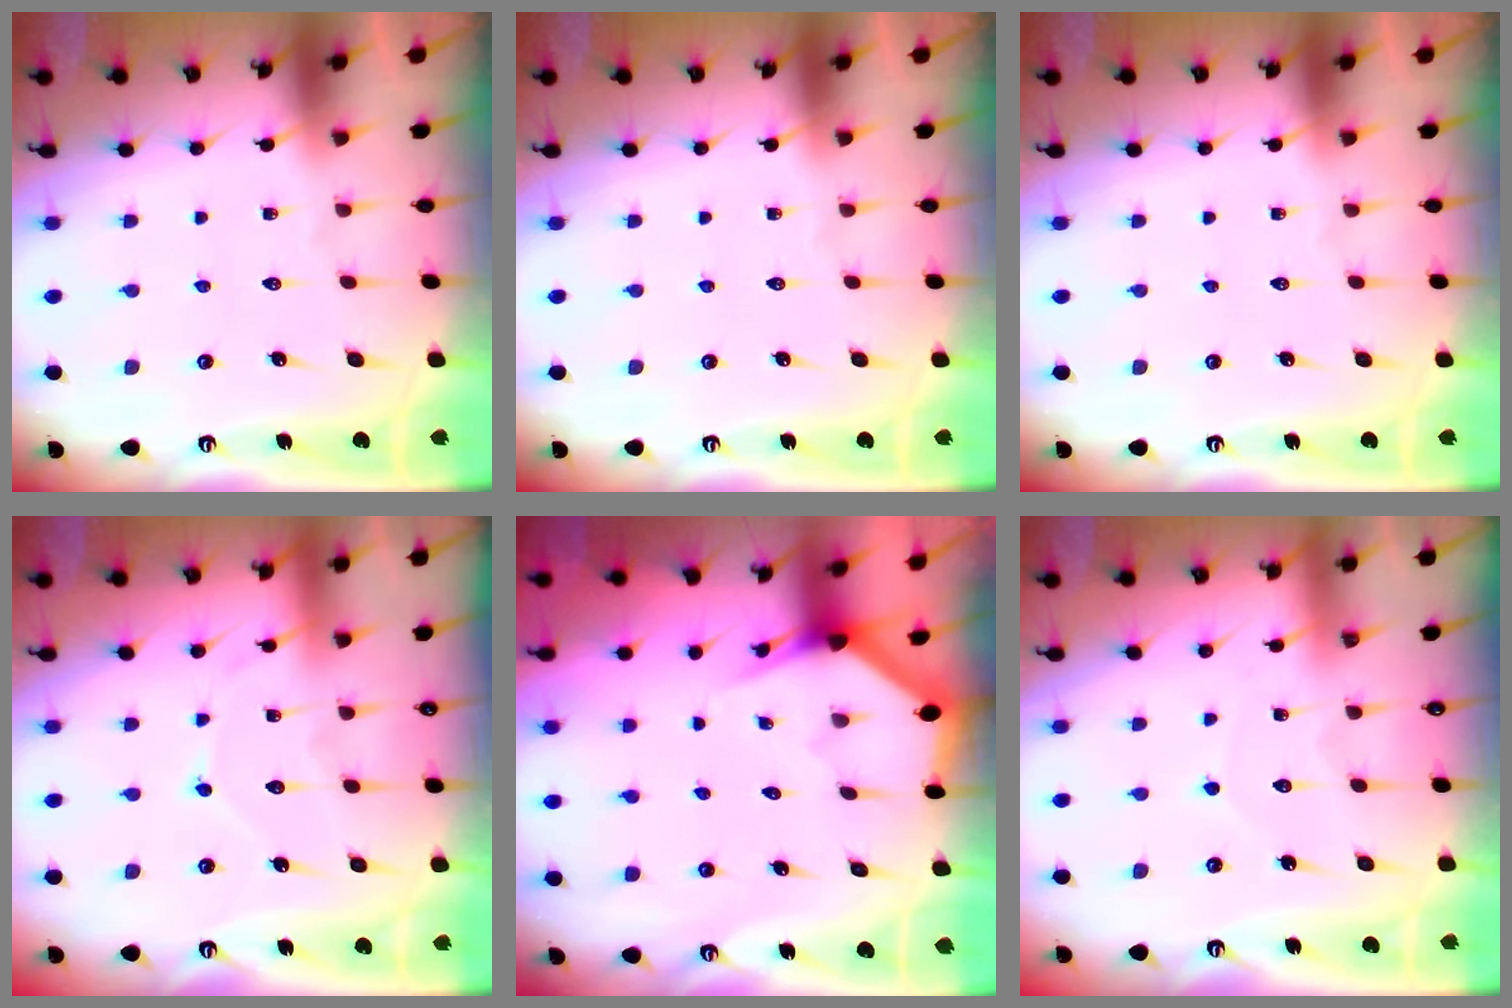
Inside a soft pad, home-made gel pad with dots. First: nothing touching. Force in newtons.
{"total": 0.0}
{"total": 0.0}
{"total": 6.6, "press": 6.6, "slide": 0.7}
{"total": 2.7, "press": 2.7, "slide": 0.1}
{"total": 3.5, "press": 3.5, "slide": 0.4}